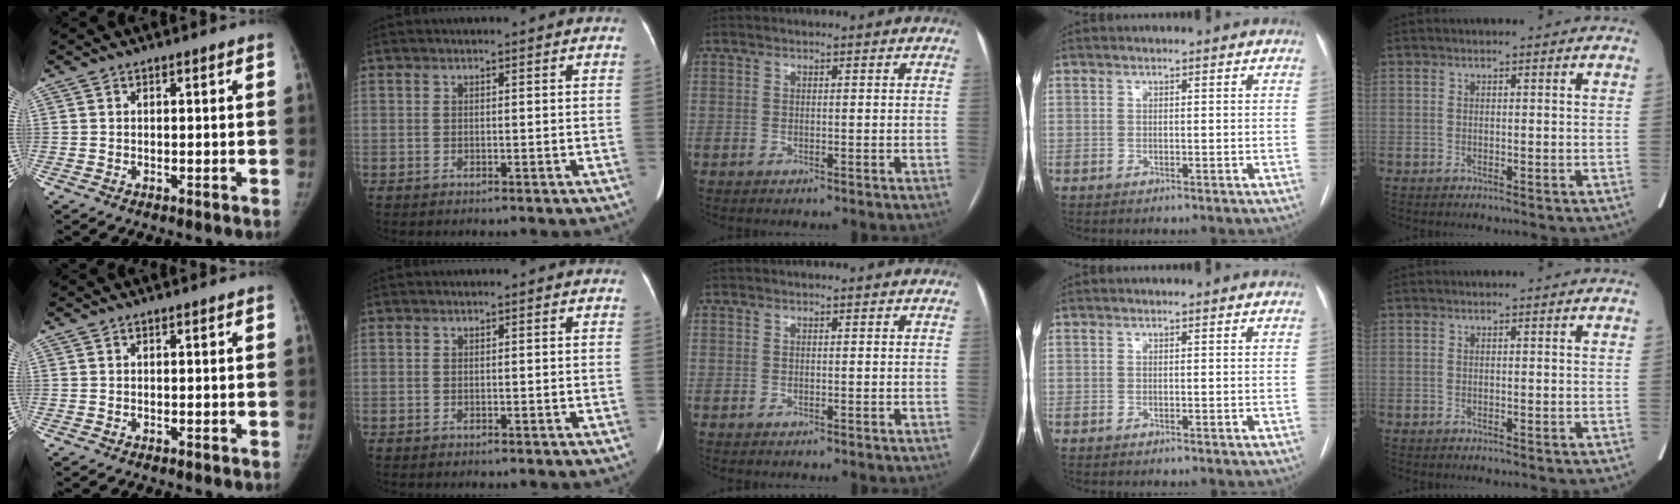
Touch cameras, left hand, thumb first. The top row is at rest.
{}